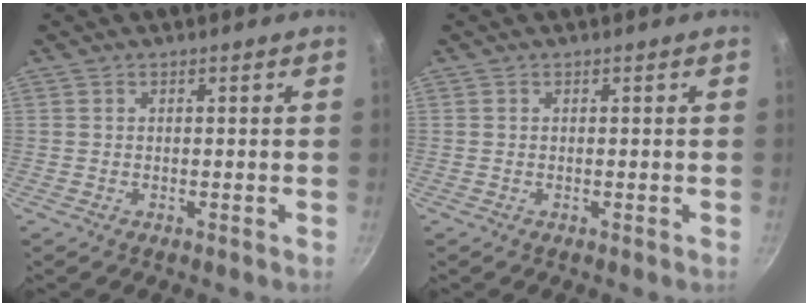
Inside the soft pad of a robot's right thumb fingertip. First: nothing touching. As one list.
[{"total": 0.0}]